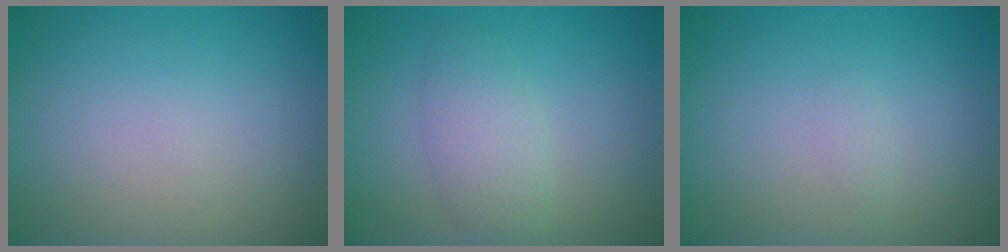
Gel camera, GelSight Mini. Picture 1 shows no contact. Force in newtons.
{"total": 2.9, "press": 2.9, "slide": 0.1}
{"total": 0.6, "press": 0.6, "slide": 0.0}